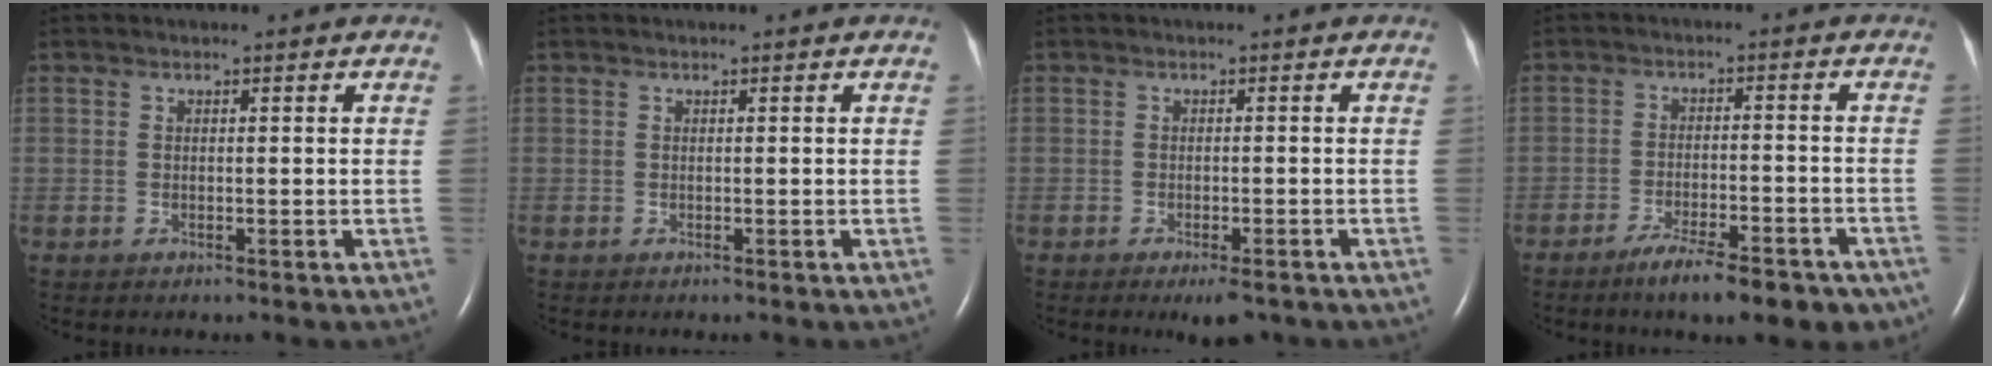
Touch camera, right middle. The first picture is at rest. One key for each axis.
{"total": 0.0}
{"total": 3.5, "fx": -2.5, "fy": 0.9, "fz": 2.4, "tx": -0.030, "ty": -0.004, "tz": -0.031}
{"total": 11.0, "fx": -8.2, "fy": 2.8, "fz": 6.8, "tx": -0.086, "ty": -0.005, "tz": -0.117}